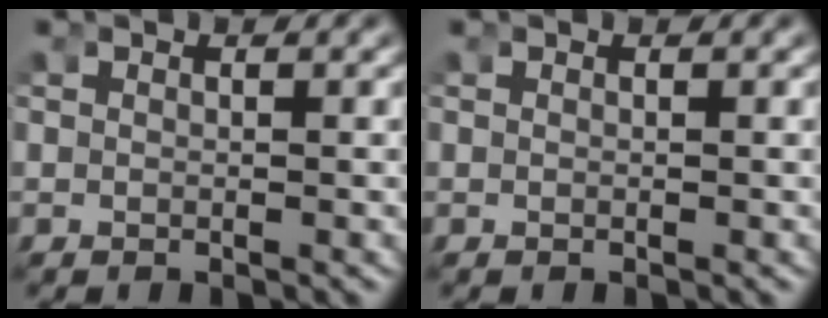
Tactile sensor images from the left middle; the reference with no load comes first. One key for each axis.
{"total": 0.0}